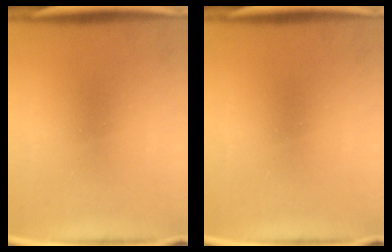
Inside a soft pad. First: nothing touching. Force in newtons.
{"total": 0.0}